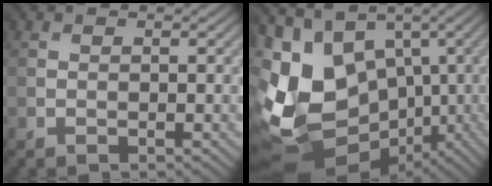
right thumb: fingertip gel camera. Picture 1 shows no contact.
{"total": 15.0, "force": [-1.1, 11.0, 10.1], "torque": [-0.236, -0.030, -0.001]}